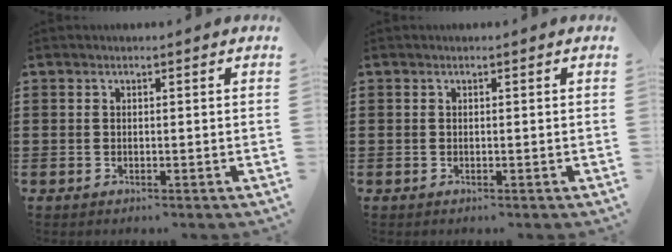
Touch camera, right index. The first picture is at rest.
{"total": 0.0}